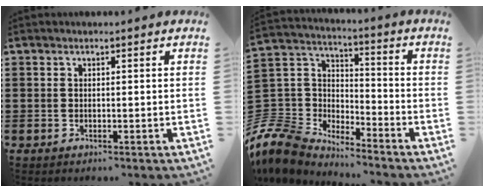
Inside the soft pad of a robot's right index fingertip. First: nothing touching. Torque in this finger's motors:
{"motor_torque": [-0.89, 1.25, -1.05, -0.21]}